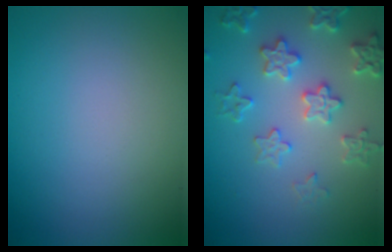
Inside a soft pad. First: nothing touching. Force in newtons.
{"total": 4.0, "press": 3.8, "slide": 1.2}